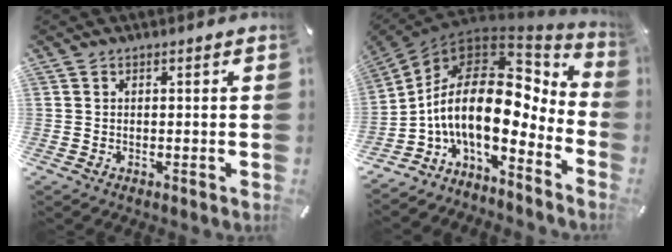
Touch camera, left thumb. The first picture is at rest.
{"total": 19.2, "force": [-0.3, 9.6, 16.7], "torque": [-0.360, -0.036, -0.013]}